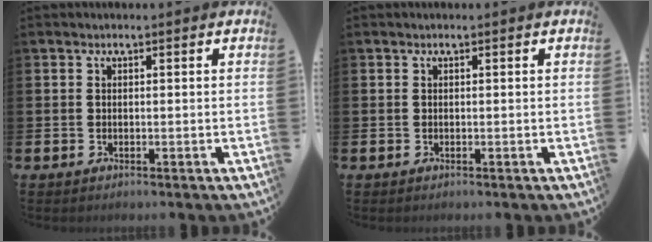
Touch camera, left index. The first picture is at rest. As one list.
[{"total": 0.0}]